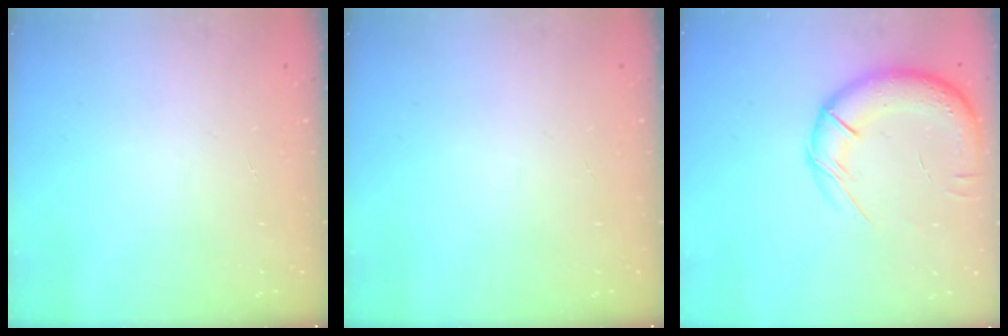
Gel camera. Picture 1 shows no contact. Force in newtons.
{"total": 0.0}
{"total": 15.7, "press": 15.2, "slide": 3.7}